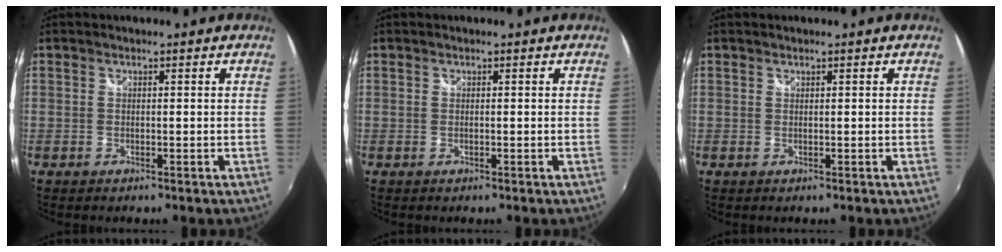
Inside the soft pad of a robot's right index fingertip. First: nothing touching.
{"total": 0.0}
{"total": 0.0}